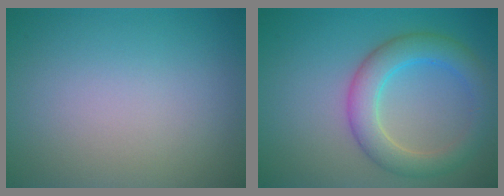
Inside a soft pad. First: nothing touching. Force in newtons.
{"total": 4.8, "press": 4.8, "slide": 0.3}